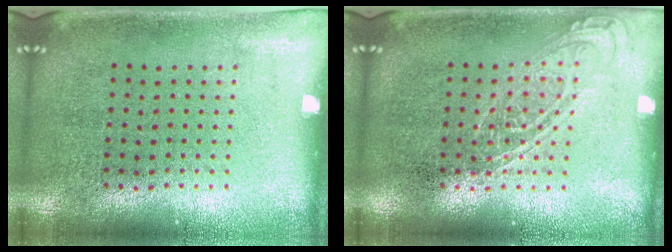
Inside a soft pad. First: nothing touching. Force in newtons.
{"total": 1.8, "press": 1.8, "slide": 0.2}